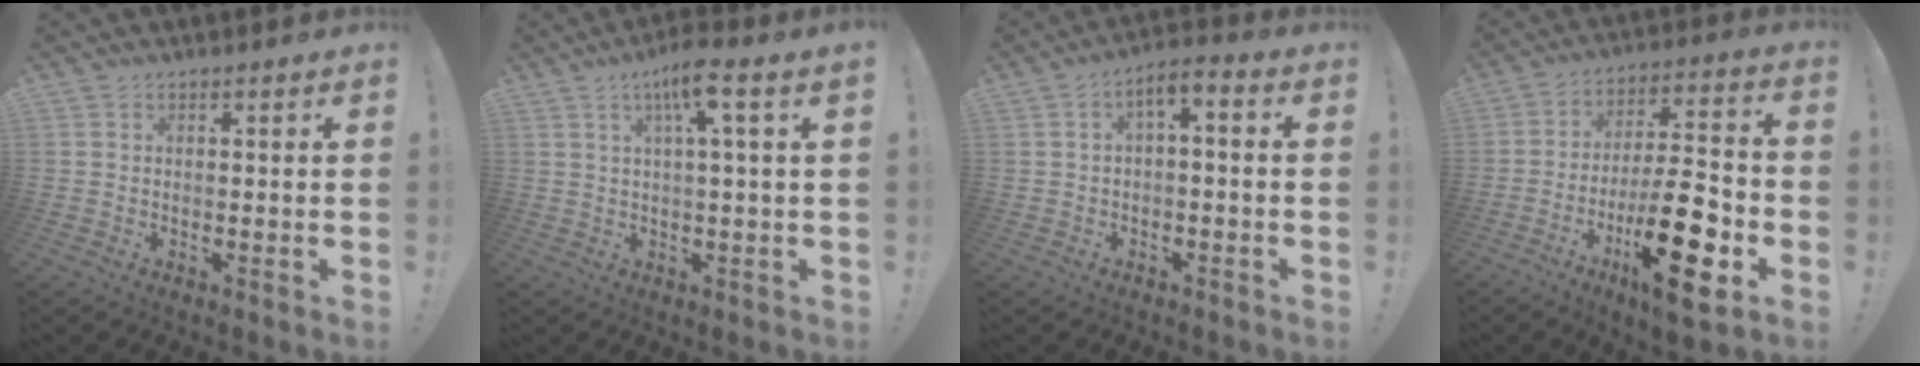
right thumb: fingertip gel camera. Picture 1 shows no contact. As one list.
[{"total": 7.7, "force": [3.0, -0.1, 7.1], "torque": [-0.118, -0.008, 0.041]}, {"total": 4.3, "force": [-0.8, 1.8, 3.9], "torque": [-0.066, 0.005, -0.014]}, {"total": 22.0, "force": [-7.9, 6.7, 19.4], "torque": [-0.303, 0.040, -0.120]}]